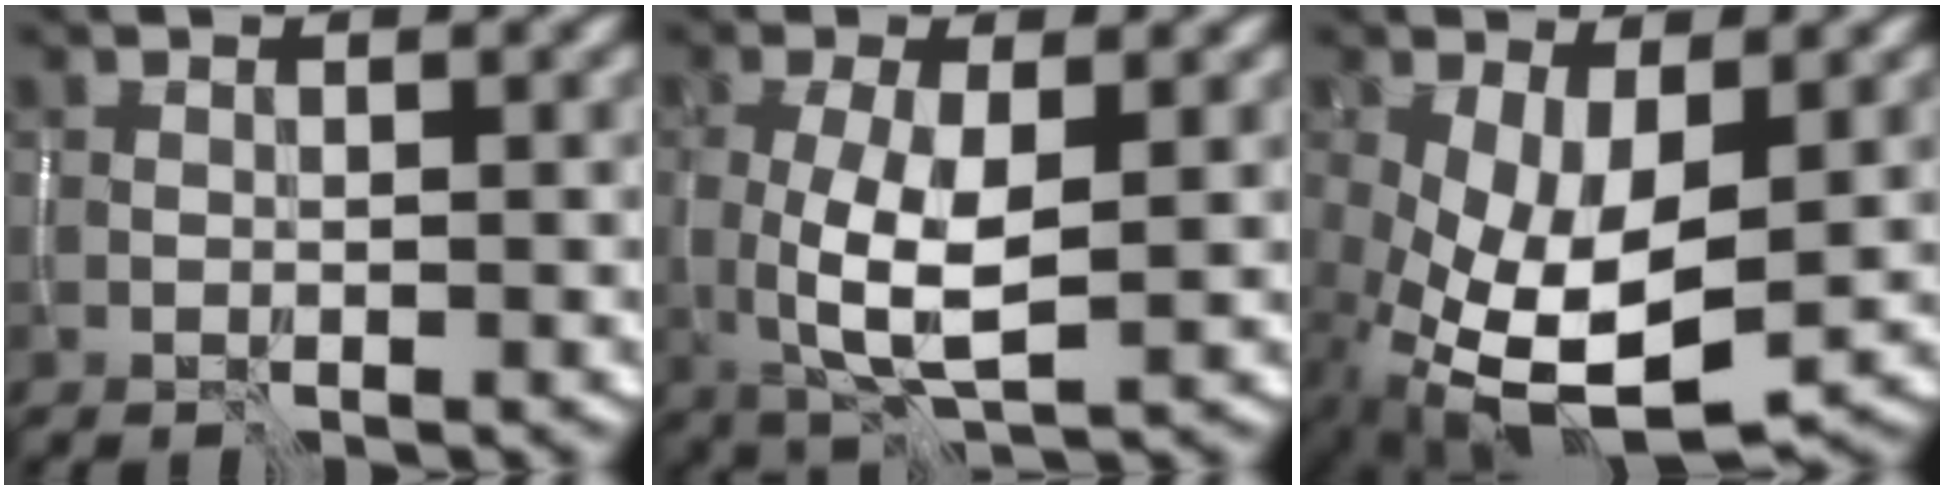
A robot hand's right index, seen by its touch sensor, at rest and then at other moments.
{"total": 5.4, "force": [-0.1, 1.8, 5.1], "torque": [-0.108, -0.008, 0.002]}
{"total": 9.3, "force": [-2.1, 4.2, 8.0], "torque": [-0.170, -0.024, -0.025]}